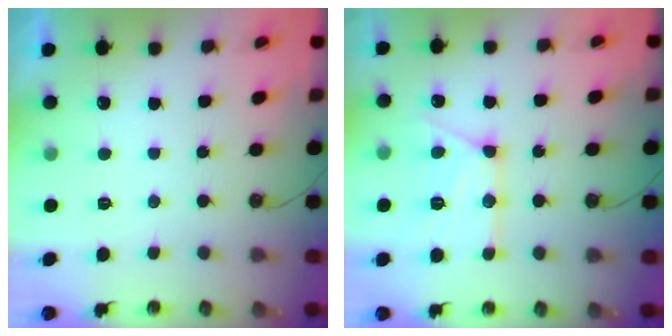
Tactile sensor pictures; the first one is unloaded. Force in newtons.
{"total": 14.7, "press": 14.6, "slide": 1.5}